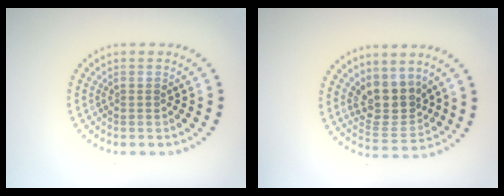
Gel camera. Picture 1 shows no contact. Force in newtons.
{"total": 4.0, "press": 3.5, "slide": 1.9}